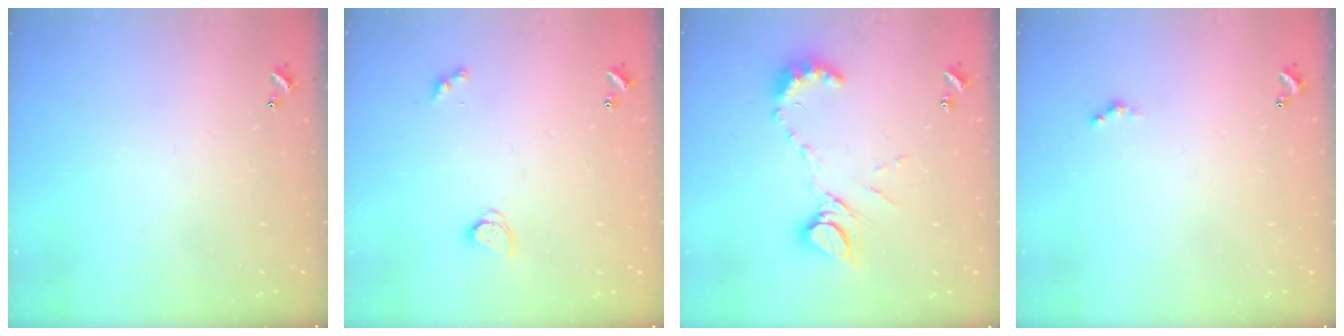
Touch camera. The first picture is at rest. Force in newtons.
{"total": 2.9, "press": 2.8, "slide": 0.3}
{"total": 11.4, "press": 11.3, "slide": 1.2}
{"total": 1.6, "press": 1.5, "slide": 0.4}